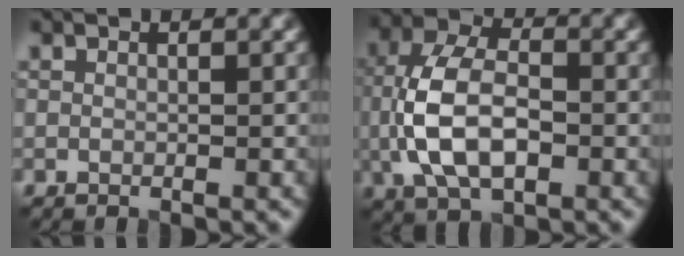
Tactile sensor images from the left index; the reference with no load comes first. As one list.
[{"total": 8.0, "force": [-1.1, 4.4, 6.5], "torque": [-0.130, 0.010, -0.028]}]